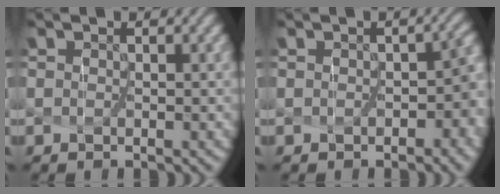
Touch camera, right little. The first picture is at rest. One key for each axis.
{"total": 4.7, "fx": -1.4, "fy": 2.9, "fz": 3.4, "tx": -0.034, "ty": -0.004, "tz": -0.021}